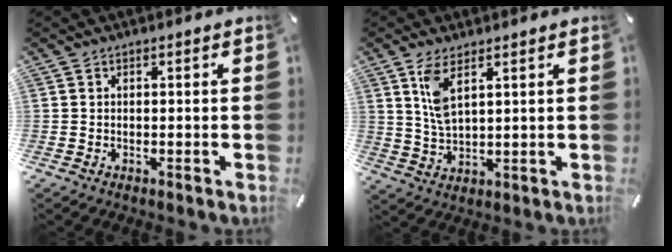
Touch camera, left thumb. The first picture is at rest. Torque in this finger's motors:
{"motor_torque": [0.52, -0.21, 0.36, 0.04, 0.09]}